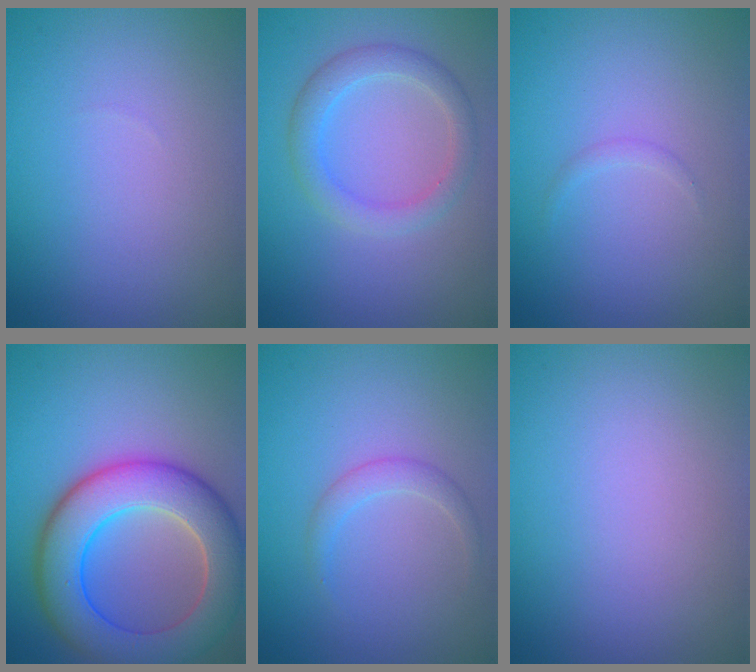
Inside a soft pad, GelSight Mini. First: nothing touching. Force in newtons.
{"total": 3.0, "press": 2.9, "slide": 0.3}
{"total": 0.5, "press": 0.5, "slide": 0.0}
{"total": 9.9, "press": 9.8, "slide": 0.7}
{"total": 1.6, "press": 1.6, "slide": 0.2}
{"total": 0.0}